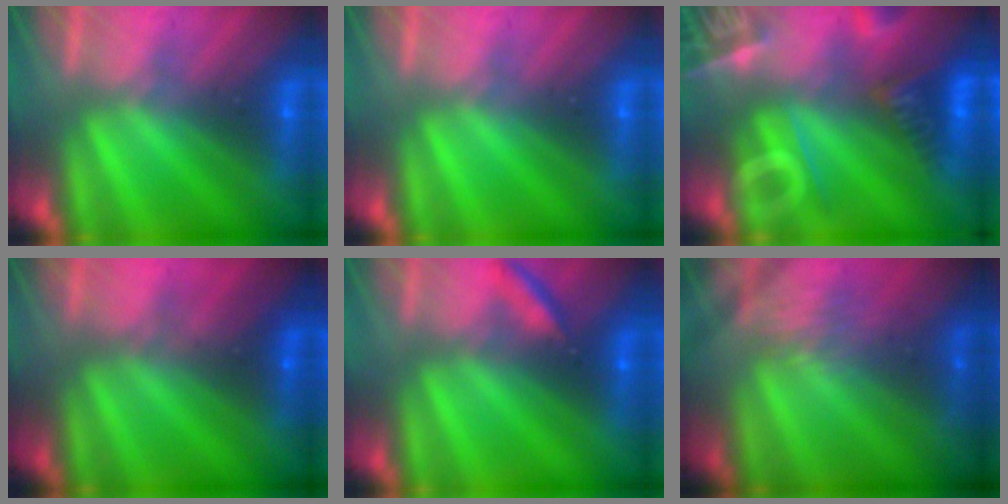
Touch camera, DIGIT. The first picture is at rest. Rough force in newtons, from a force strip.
{"total": 0.0}
{"total": 10.8}
{"total": 2.2}
{"total": 2.1}
{"total": 2.2}